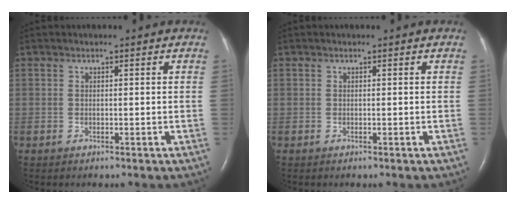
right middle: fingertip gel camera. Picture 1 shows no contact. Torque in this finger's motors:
{"motor_torque": [0.05, -0.05, 0.00, 0.00]}